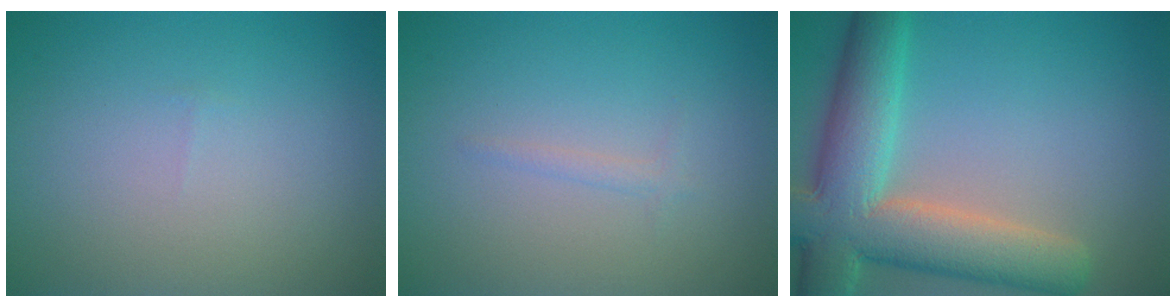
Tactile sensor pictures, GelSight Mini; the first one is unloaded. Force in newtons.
{"total": 1.0, "press": 1.0, "slide": 0.1}
{"total": 10.2, "press": 10.2, "slide": 0.9}